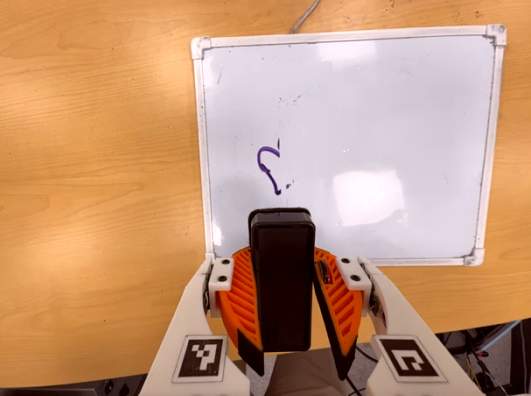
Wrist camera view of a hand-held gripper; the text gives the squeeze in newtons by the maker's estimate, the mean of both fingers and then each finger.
{"total": 10.0, "left": 9.2, "right": 10.7}